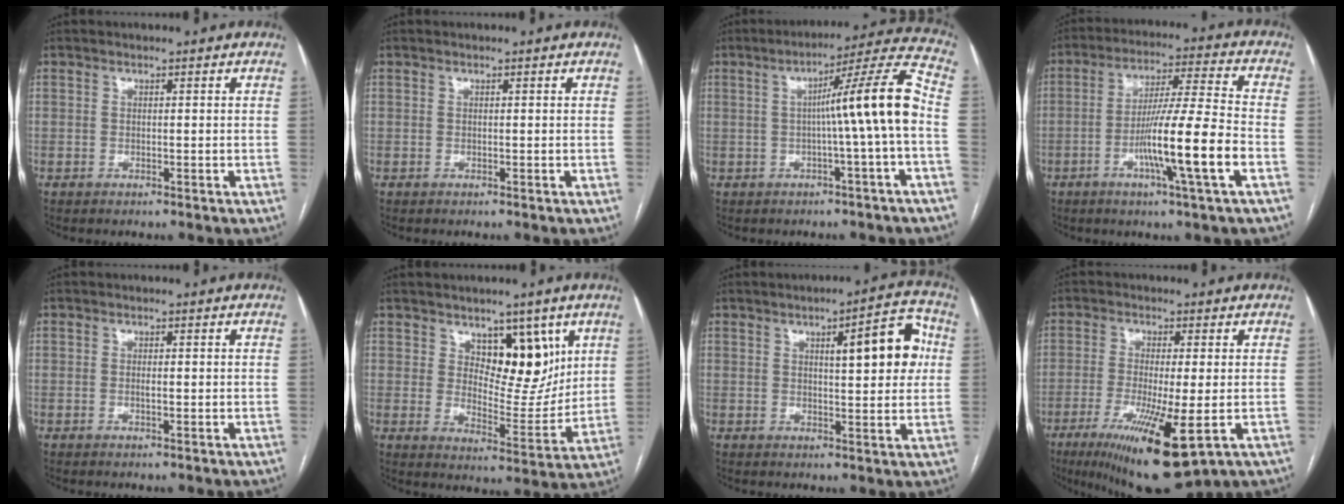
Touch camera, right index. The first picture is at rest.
{"total": 0.0}
{"total": 11.5, "force": [-0.9, -1.6, 11.4], "torque": [-0.161, 0.022, -0.014]}
{"total": 13.2, "force": [-4.4, -1.1, 12.4], "torque": [-0.221, -0.005, -0.080]}
{"total": 1.0, "force": [0.0, 0.2, 1.0], "torque": [-0.019, 0.001, 0.002]}
{"total": 10.1, "force": [5.1, 5.0, 7.1], "torque": [-0.093, -0.005, 0.090]}
{"total": 9.8, "force": [2.3, 2.3, 9.2], "torque": [-0.119, 0.020, 0.029]}
{"total": 13.8, "force": [-5.5, 2.0, 12.5], "torque": [-0.214, -0.042, -0.082]}